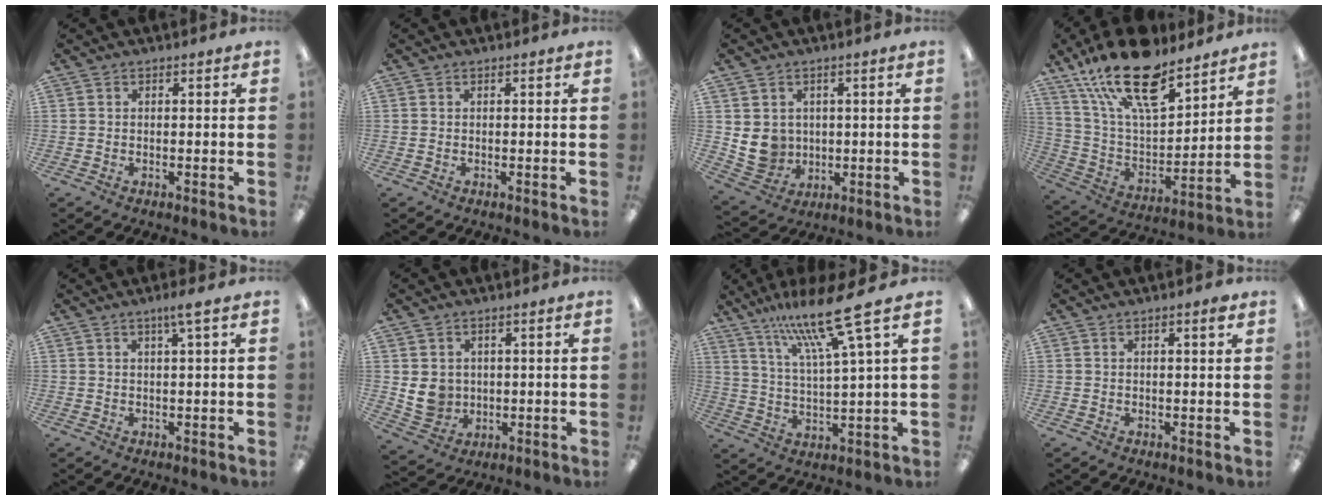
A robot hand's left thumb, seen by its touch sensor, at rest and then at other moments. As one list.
[{"total": 0.0}, {"total": 7.3, "force": [1.0, 7.0, 1.9], "torque": [-0.049, -0.006, 0.025]}, {"total": 22.3, "force": [15.3, 9.2, 13.3], "torque": [-0.248, -0.086, 0.269]}, {"total": 3.5, "force": [1.9, 0.2, 2.9], "torque": [-0.052, -0.002, 0.029]}, {"total": 6.4, "force": [0.9, 6.0, 2.0], "torque": [-0.047, 0.004, 0.022]}, {"total": 15.8, "force": [11.3, 1.3, 11.0], "torque": [-0.208, -0.053, 0.181]}, {"total": 1.4, "force": [0.9, 0.2, 1.1], "torque": [-0.017, -0.002, 0.013]}]